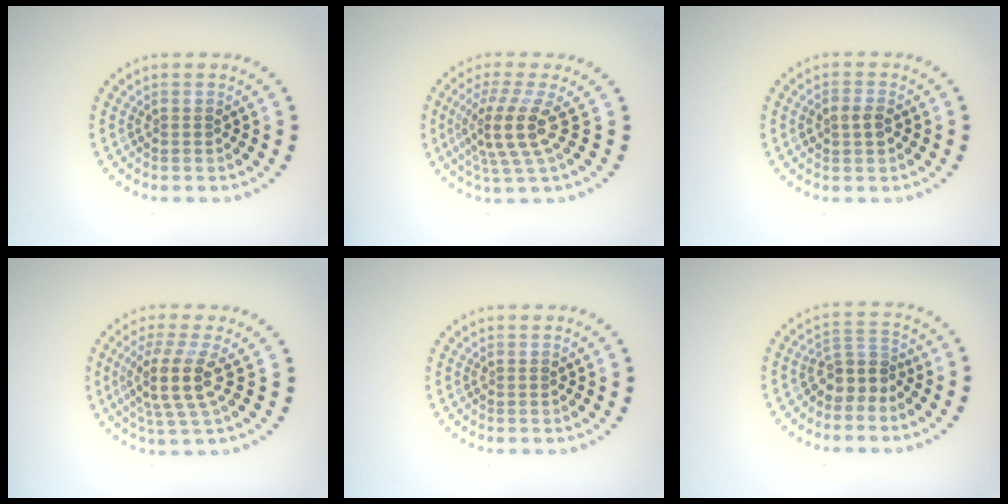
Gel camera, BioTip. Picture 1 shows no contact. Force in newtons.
{"total": 4.1, "press": 3.0, "slide": 2.8}
{"total": 1.7, "press": 1.7, "slide": 0.1}
{"total": 4.0, "press": 3.0, "slide": 2.6}
{"total": 0.0}
{"total": 2.8, "press": 2.0, "slide": 2.0}